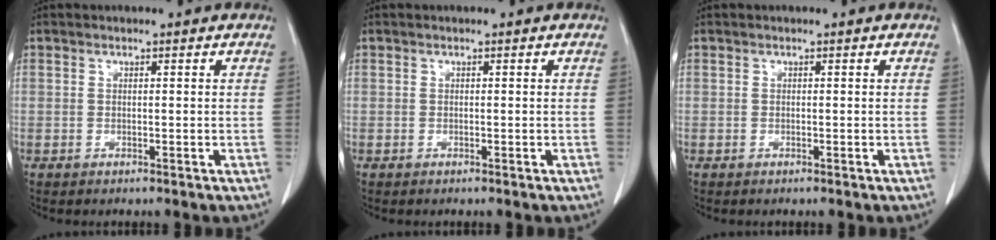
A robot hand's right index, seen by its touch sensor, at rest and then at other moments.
{"total": 0.0}
{"total": 0.0}